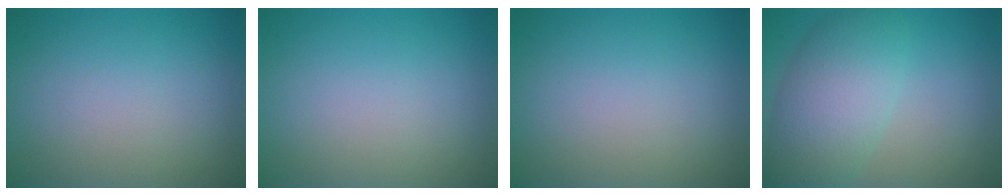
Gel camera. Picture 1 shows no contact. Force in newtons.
{"total": 0.0}
{"total": 0.0}
{"total": 6.5, "press": 6.5, "slide": 0.2}